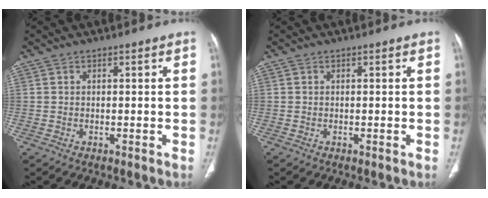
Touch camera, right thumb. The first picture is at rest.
{"total": 0.0}